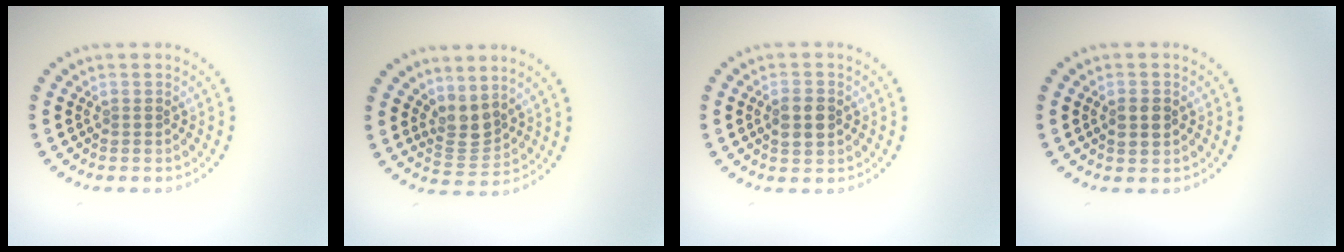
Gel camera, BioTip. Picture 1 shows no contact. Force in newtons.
{"total": 2.7, "press": 2.2, "slide": 1.7}
{"total": 2.4, "press": 2.4, "slide": 0.1}
{"total": 1.7, "press": 1.7, "slide": 0.1}